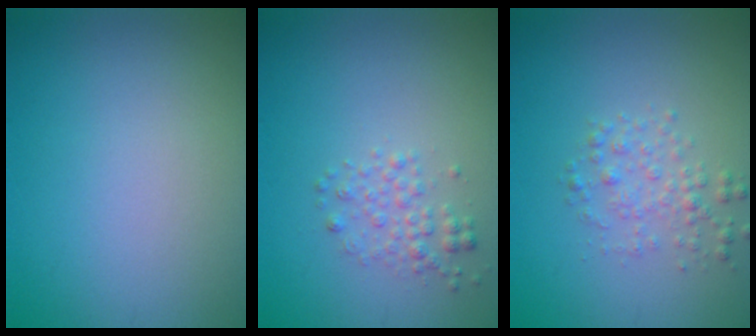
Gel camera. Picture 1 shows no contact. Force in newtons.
{"total": 1.7, "press": 1.7, "slide": 0.0}
{"total": 1.9, "press": 1.9, "slide": 0.0}